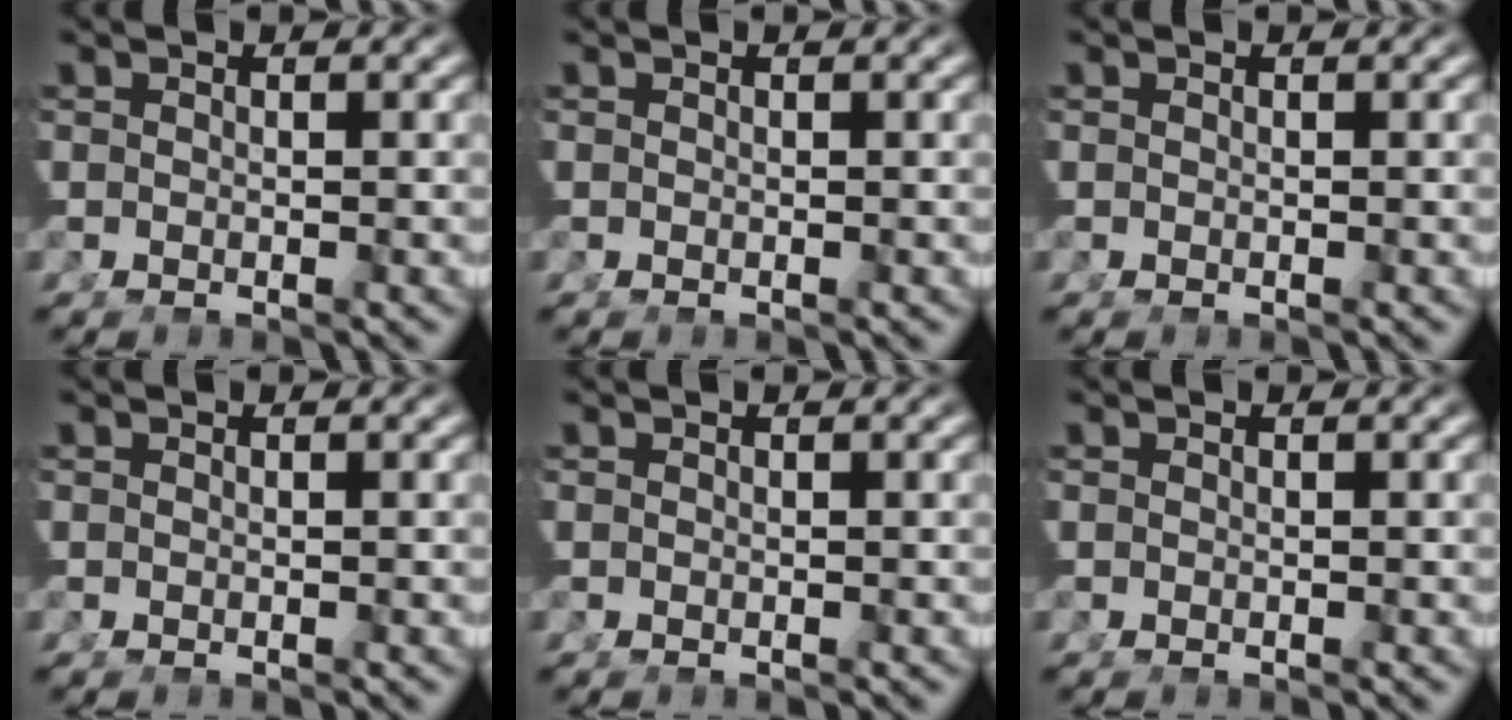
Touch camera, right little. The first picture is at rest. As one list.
[{"total": 0.0}, {"total": 0.0}, {"total": 0.0}, {"total": 0.0}, {"total": 0.0}]